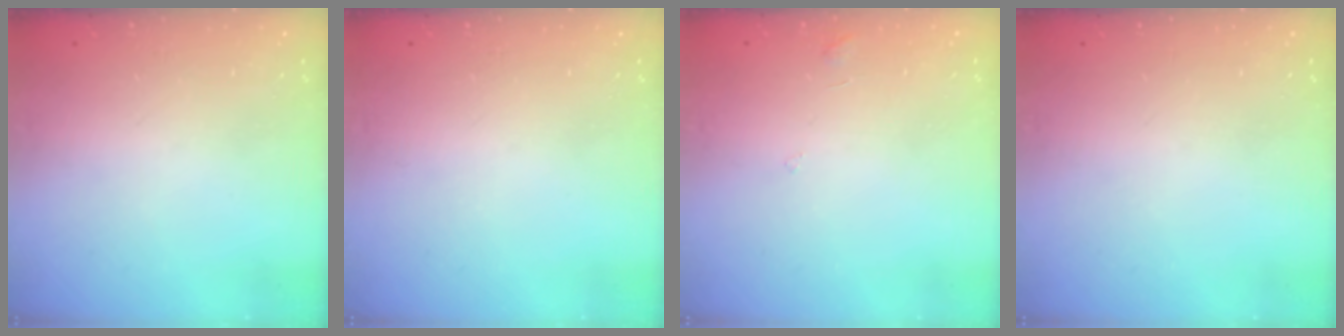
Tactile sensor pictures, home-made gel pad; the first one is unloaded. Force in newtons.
{"total": 0.0}
{"total": 2.9, "press": 2.9, "slide": 0.2}
{"total": 0.0}